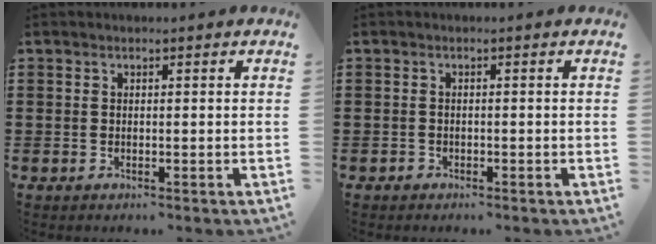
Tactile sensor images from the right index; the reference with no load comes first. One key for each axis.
{"total": 0.6, "fx": -0.5, "fy": 0.3, "fz": 0.1, "tx": -0.003, "ty": 0.000, "tz": -0.012}